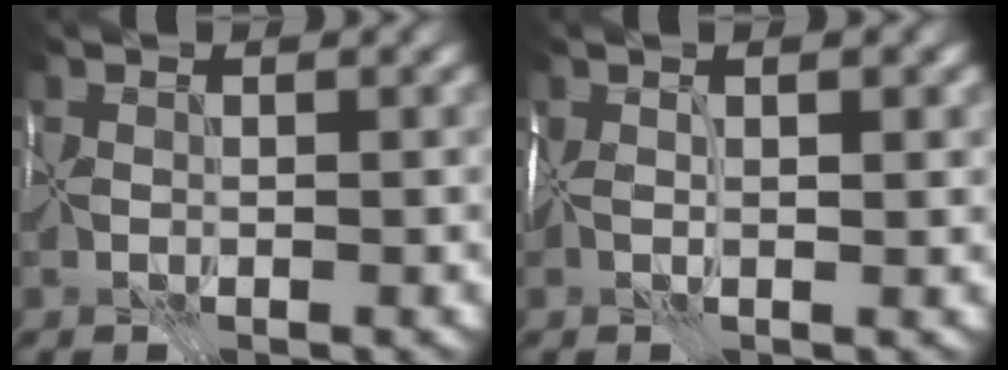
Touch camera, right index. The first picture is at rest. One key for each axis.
{"total": 3.3, "fx": 1.0, "fy": 1.1, "fz": 2.9, "tx": -0.041, "ty": 0.005, "tz": 0.009}